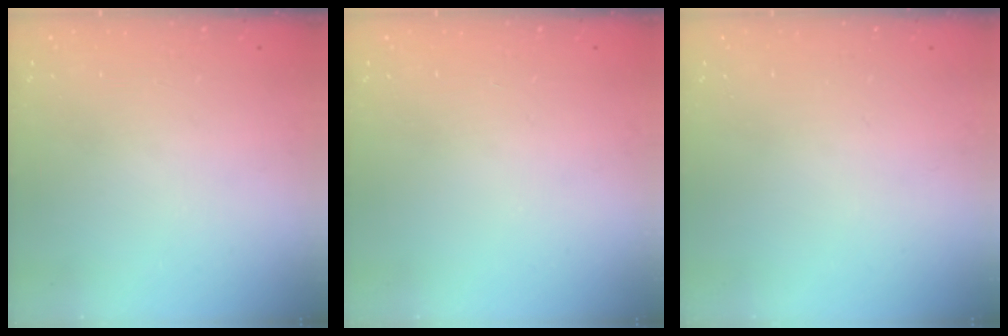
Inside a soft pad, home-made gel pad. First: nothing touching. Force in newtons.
{"total": 0.0}
{"total": 0.0}